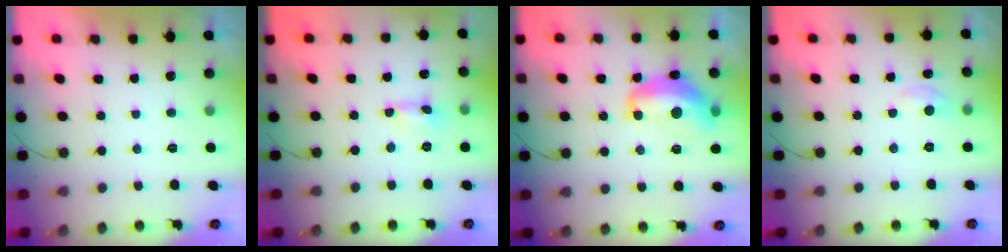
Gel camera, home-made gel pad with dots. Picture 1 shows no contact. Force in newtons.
{"total": 0.0}
{"total": 13.7, "press": 13.7, "slide": 0.8}
{"total": 5.8, "press": 5.8, "slide": 0.8}